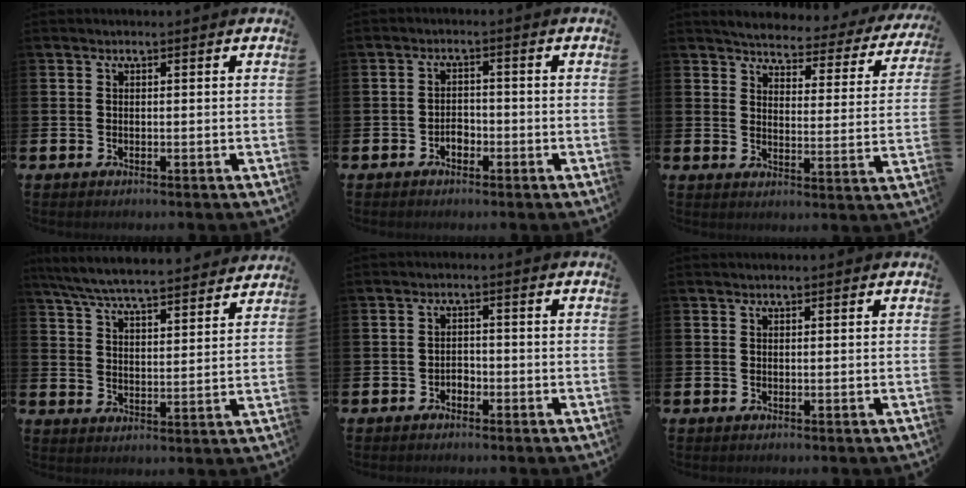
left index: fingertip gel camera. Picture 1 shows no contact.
{"total": 1.8, "force": [-1.0, 1.2, 0.8], "torque": [-0.011, -0.001, -0.024]}
{"total": 3.8, "force": [3.6, 0.8, 0.8], "torque": [-0.029, -0.039, 0.053]}
{"total": 7.1, "force": [6.8, 0.5, 2.0], "torque": [-0.063, -0.047, 0.119]}
{"total": 1.5, "force": [-1.2, 0.9, 0.2], "torque": [-0.001, -0.001, -0.027]}
{"total": 0.0}